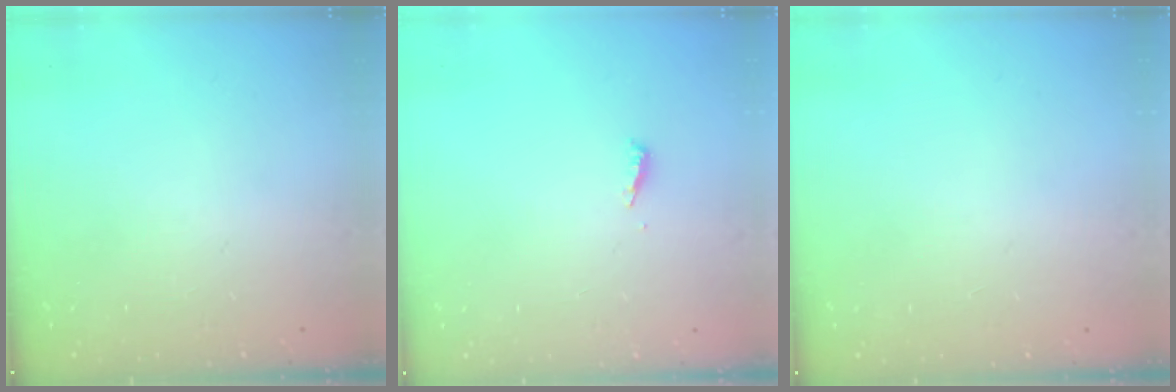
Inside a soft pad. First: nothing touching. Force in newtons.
{"total": 3.6, "press": 3.6, "slide": 0.4}
{"total": 1.1, "press": 0.9, "slide": 0.6}